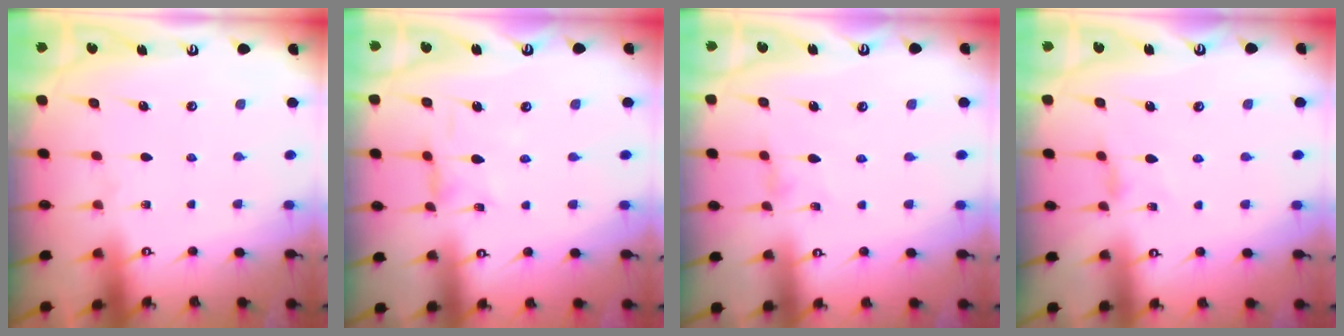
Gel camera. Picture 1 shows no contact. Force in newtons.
{"total": 1.7, "press": 1.7, "slide": 0.4}
{"total": 0.9, "press": 0.9, "slide": 0.2}
{"total": 1.4, "press": 1.3, "slide": 0.4}